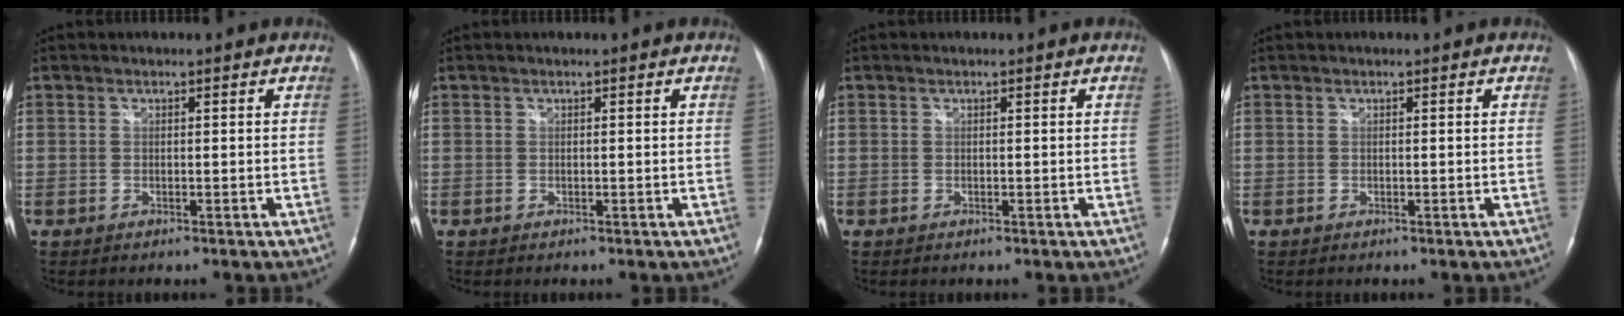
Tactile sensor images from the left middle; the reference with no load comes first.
{"total": 0.0}
{"total": 0.0}
{"total": 0.0}